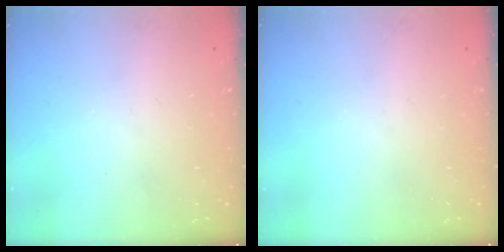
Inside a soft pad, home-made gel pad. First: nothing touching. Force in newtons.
{"total": 0.0}